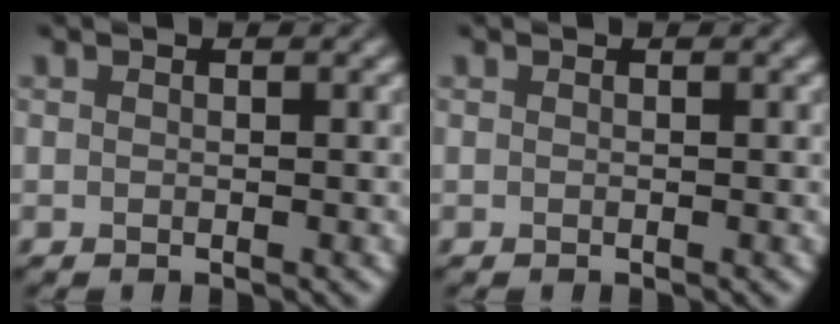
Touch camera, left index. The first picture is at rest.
{"total": 0.0}